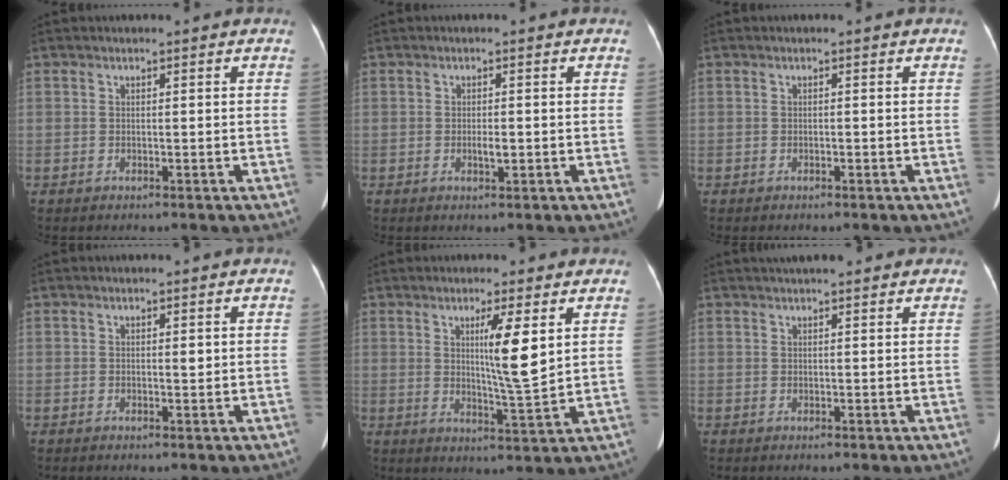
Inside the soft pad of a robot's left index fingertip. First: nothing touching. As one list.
[{"total": 1.3, "force": [-0.2, 0.4, 1.3], "torque": [-0.024, -0.001, -0.004]}, {"total": 0.0}, {"total": 0.7, "force": [0.3, 0.3, 0.6], "torque": [-0.010, -0.002, 0.004]}, {"total": 6.6, "force": [2.3, -0.2, 6.2], "torque": [-0.105, -0.014, 0.039]}, {"total": 6.3, "force": [5.2, 1.4, 3.3], "torque": [-0.044, 0.029, 0.071]}]